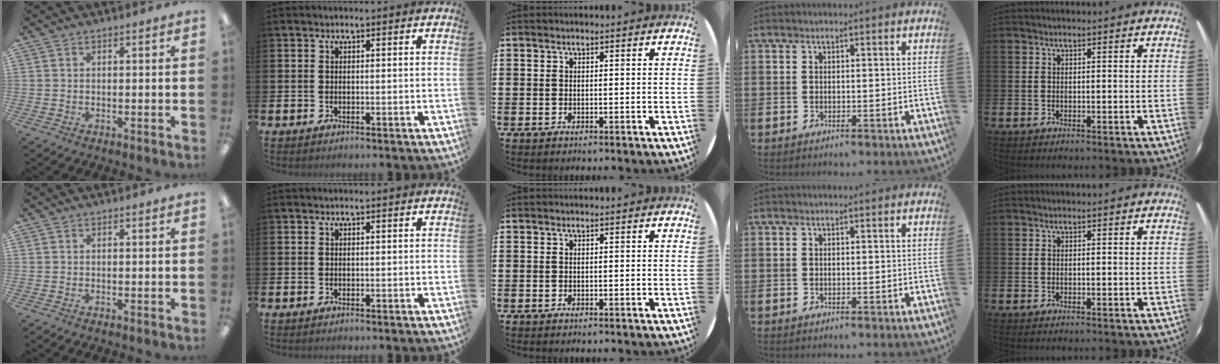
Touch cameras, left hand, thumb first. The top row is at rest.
{}